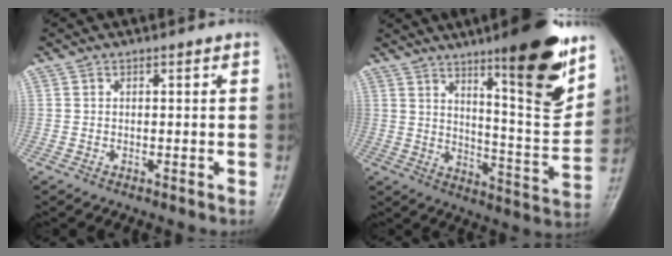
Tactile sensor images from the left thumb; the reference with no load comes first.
{"total": 18.3, "force": [11.2, 3.4, 14.1], "torque": [-0.170, -0.074, 0.175]}